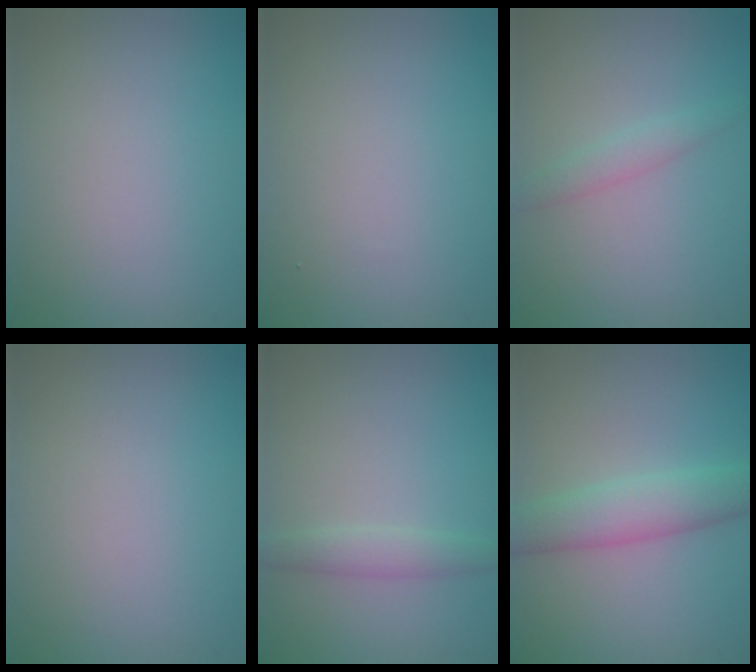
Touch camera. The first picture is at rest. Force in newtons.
{"total": 0.0}
{"total": 1.4, "press": 1.4, "slide": 0.1}
{"total": 0.0}
{"total": 1.7, "press": 1.7, "slide": 0.0}
{"total": 3.8, "press": 3.8, "slide": 0.2}